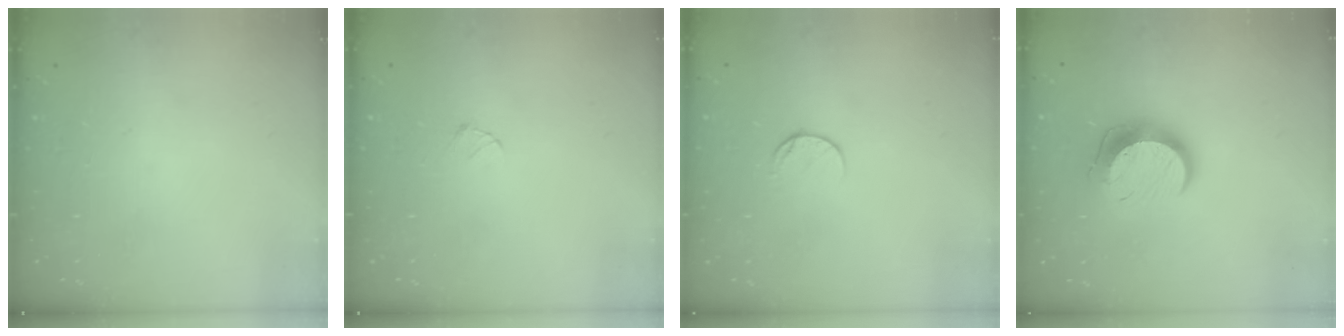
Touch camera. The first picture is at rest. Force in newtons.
{"total": 2.7, "press": 2.7, "slide": 0.3}
{"total": 6.8, "press": 6.7, "slide": 0.8}
{"total": 13.2, "press": 13.2, "slide": 0.8}